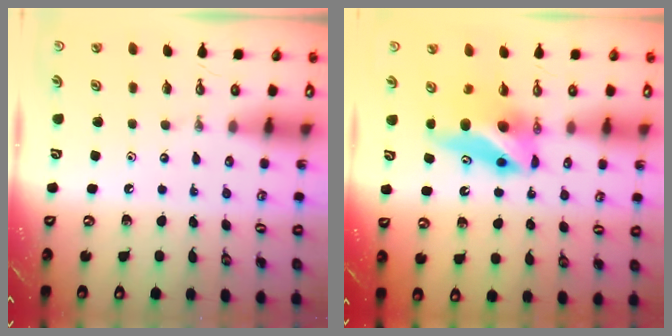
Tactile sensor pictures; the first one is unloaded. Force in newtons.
{"total": 9.2, "press": 7.9, "slide": 4.8}